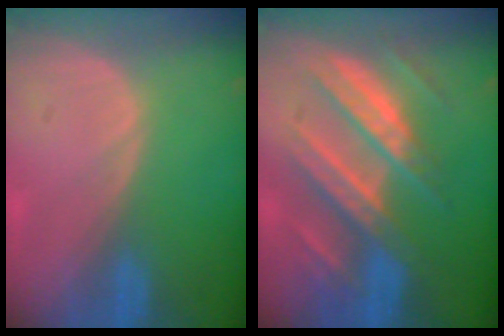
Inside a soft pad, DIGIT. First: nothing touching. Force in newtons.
{"total": 9.9, "press": 9.8, "slide": 0.9}